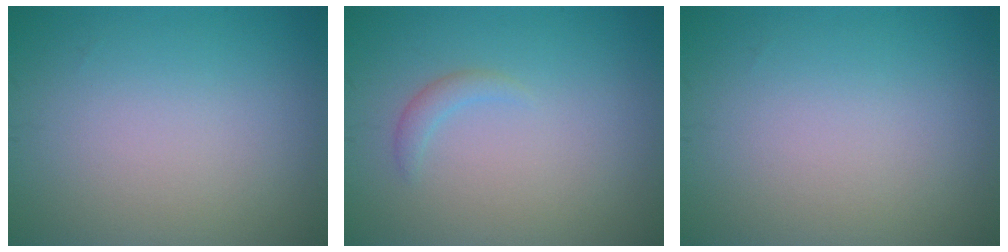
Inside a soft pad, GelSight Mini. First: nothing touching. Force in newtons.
{"total": 1.1, "press": 1.1, "slide": 0.1}
{"total": 0.0}